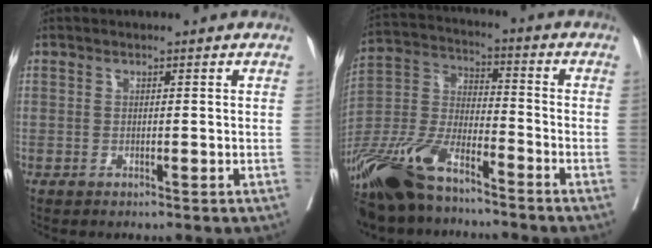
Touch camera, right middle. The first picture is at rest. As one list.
[{"total": 15.8, "force": [-11.6, 4.5, 9.7], "torque": [-0.216, -0.016, -0.222]}]